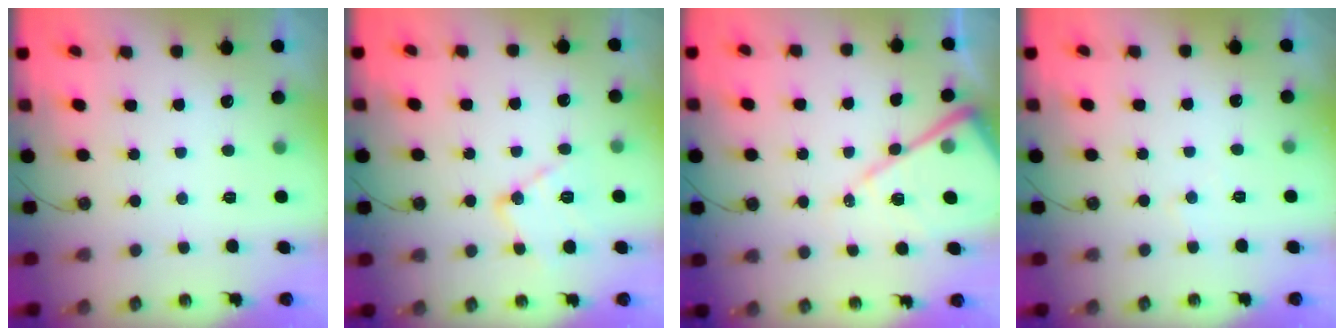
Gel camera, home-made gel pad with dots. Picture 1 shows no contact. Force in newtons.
{"total": 11.5, "press": 11.5, "slide": 0.6}
{"total": 15.4, "press": 15.3, "slide": 1.5}
{"total": 3.3, "press": 3.3, "slide": 0.5}